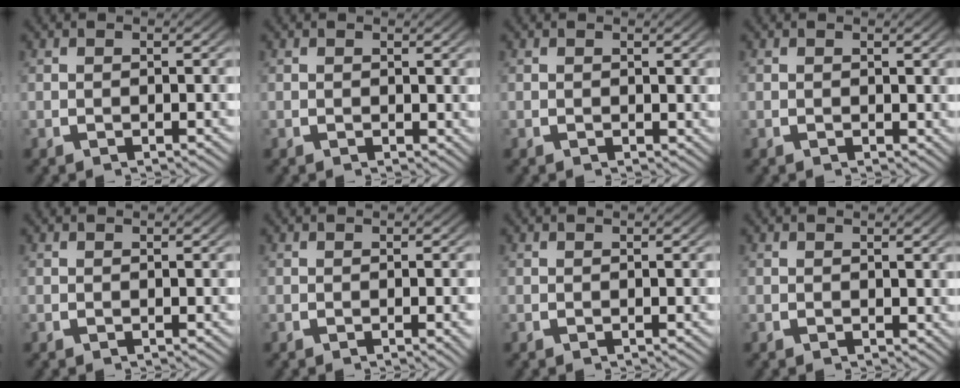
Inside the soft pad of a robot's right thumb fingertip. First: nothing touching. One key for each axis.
{"total": 0.0}
{"total": 0.0}
{"total": 0.0}
{"total": 0.0}
{"total": 0.9, "fx": -0.2, "fy": 0.0, "fz": 0.8, "tx": -0.012, "ty": 0.002, "tz": -0.002}
{"total": 0.0}
{"total": 0.0}